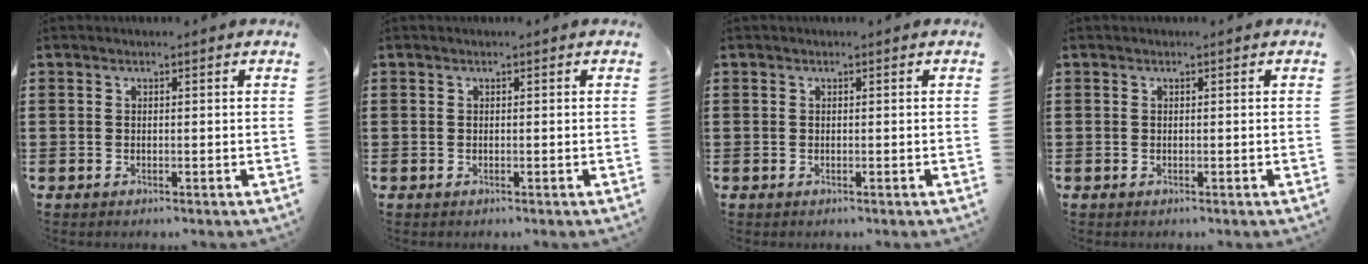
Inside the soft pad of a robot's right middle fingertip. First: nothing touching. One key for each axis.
{"total": 0.0}
{"total": 0.0}
{"total": 0.0}